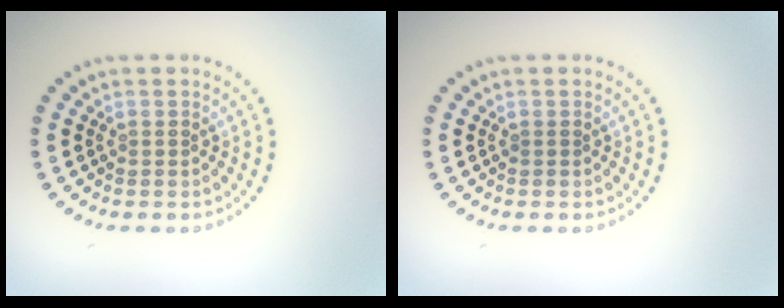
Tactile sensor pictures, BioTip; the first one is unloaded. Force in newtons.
{"total": 0.0}